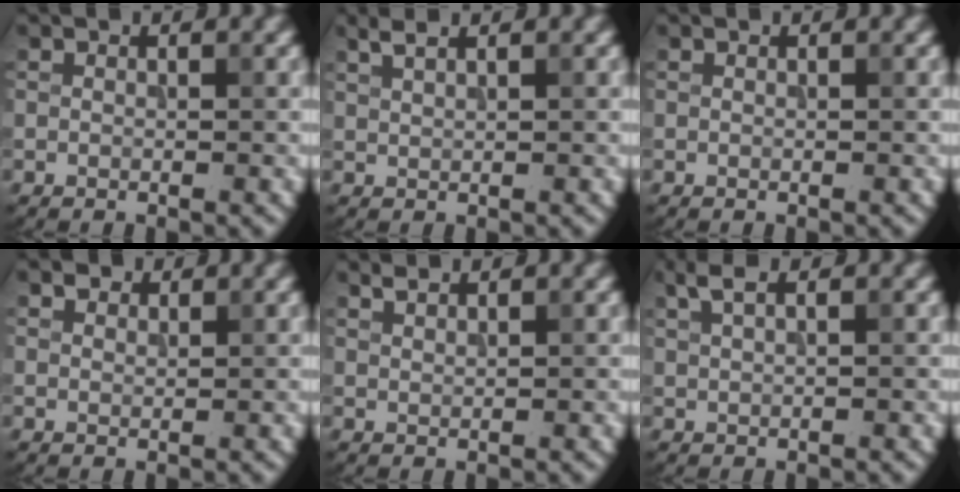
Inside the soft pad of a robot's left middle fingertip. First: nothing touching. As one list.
[{"total": 1.6, "force": [1.2, 0.4, 0.9], "torque": [-0.016, 0.004, 0.021]}, {"total": 0.0}, {"total": 1.1, "force": [0.9, 0.6, 0.2], "torque": [-0.005, -0.002, 0.012]}, {"total": 0.9, "force": [0.9, 0.1, 0.2], "torque": [-0.003, -0.001, 0.018]}, {"total": 1.8, "force": [1.2, 0.5, 1.3], "torque": [-0.027, 0.003, 0.026]}]